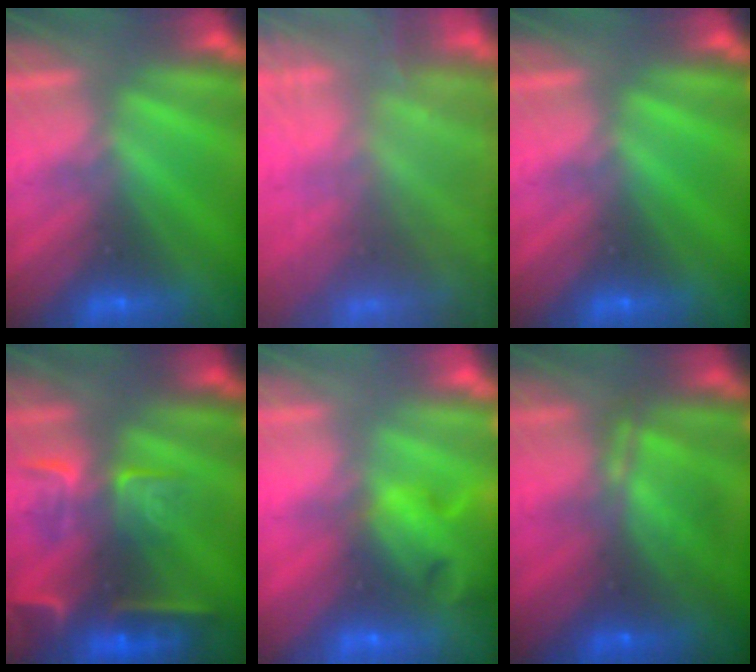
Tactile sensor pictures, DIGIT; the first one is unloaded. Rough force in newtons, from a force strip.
{"total": 11.3}
{"total": 0.0}
{"total": 6.0}
{"total": 7.7}
{"total": 7.4}